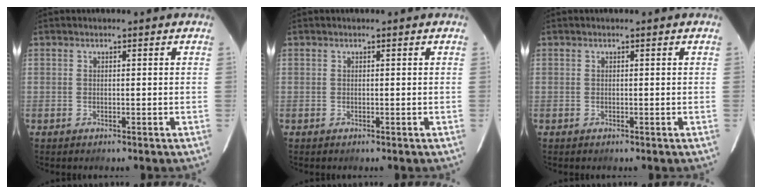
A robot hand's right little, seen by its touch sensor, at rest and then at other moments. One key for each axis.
{"total": 0.0}
{"total": 0.0}